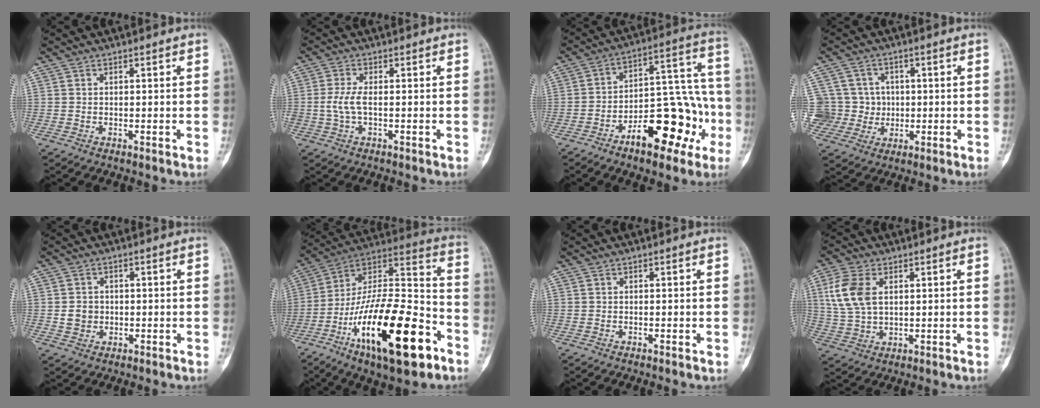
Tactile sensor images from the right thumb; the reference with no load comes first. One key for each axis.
{"total": 3.8, "fx": -0.4, "fy": 1.6, "fz": 3.4, "tx": -0.089, "ty": 0.004, "tz": -0.010}
{"total": 19.3, "fx": -8.2, "fy": 9.0, "fz": 14.9, "tx": -0.183, "ty": 0.076, "tz": -0.117}
{"total": 9.7, "fx": 0.7, "fy": 9.6, "fz": 1.3, "tx": 0.005, "ty": 0.026, "tz": 0.022}
{"total": 4.5, "fx": -0.3, "fy": 4.0, "fz": 2.0, "tx": -0.018, "ty": 0.004, "tz": -0.003}
{"total": 29.0, "fx": -13.1, "fy": 10.4, "fz": 23.7, "tx": -0.408, "ty": 0.065, "tz": -0.213}
{"total": 0.0}
{"total": 7.9, "fx": 2.3, "fy": 4.6, "fz": 6.0, "tx": -0.139, "ty": 0.002, "tz": 0.050}